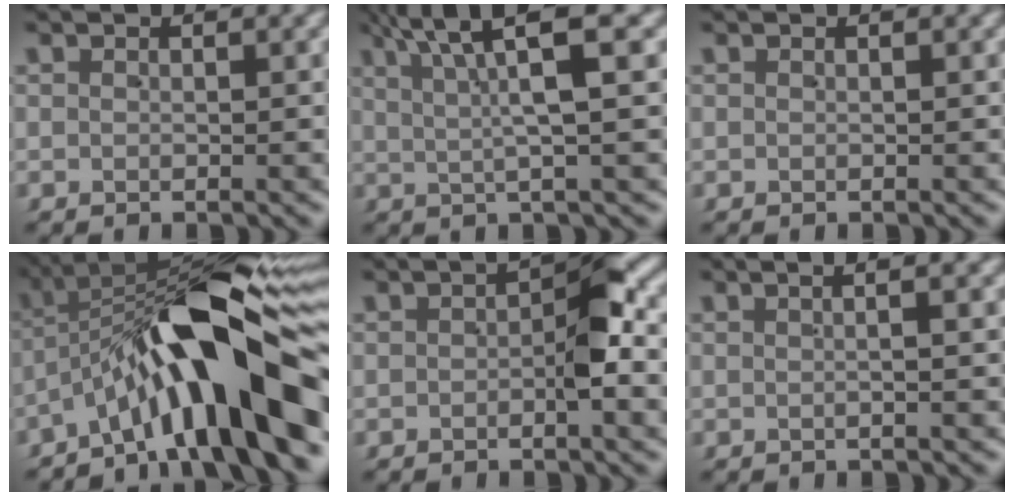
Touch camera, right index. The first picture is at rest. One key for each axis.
{"total": 6.6, "fx": 3.7, "fy": 0.2, "fz": 5.5, "tx": -0.084, "ty": 0.018, "tz": 0.054}
{"total": 0.0}
{"total": 16.4, "fx": -1.6, "fy": 6.4, "fz": 15.1, "tx": -0.205, "ty": 0.014, "tz": -0.022}
{"total": 4.0, "fx": 0.0, "fy": 1.0, "fz": 3.9, "tx": -0.053, "ty": 0.007, "tz": -0.002}
{"total": 2.2, "fx": 0.5, "fy": -0.1, "fz": 2.2, "tx": -0.023, "ty": 0.016, "tz": 0.005}